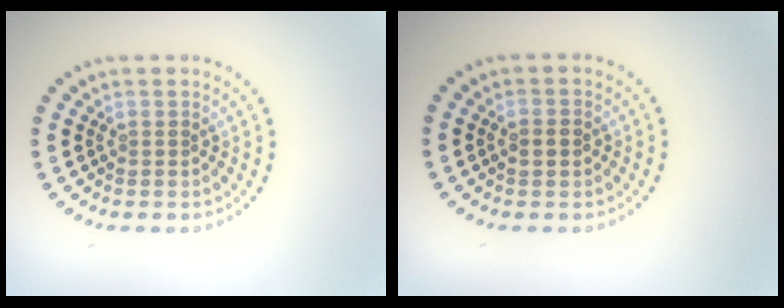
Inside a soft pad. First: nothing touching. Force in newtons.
{"total": 2.0, "press": 2.0, "slide": 0.1}